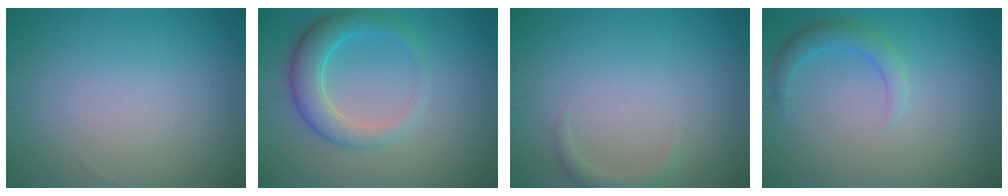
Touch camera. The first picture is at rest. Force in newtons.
{"total": 4.2, "press": 4.2, "slide": 0.5}
{"total": 1.2, "press": 1.2, "slide": 0.2}
{"total": 2.1, "press": 2.1, "slide": 0.1}